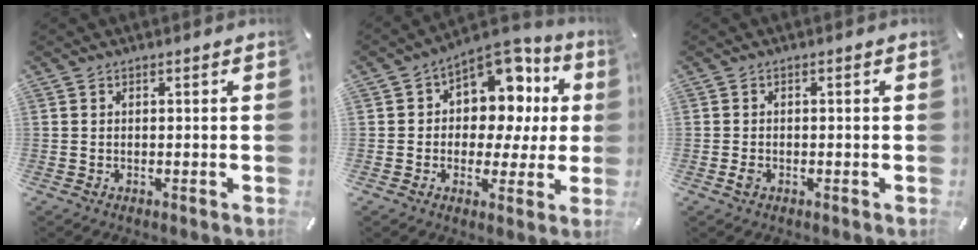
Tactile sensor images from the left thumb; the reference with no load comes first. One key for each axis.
{"total": 12.2, "fx": 4.7, "fy": 9.2, "fz": 6.5, "tx": -0.076, "ty": -0.049, "tz": 0.085}
{"total": 1.4, "fx": -0.7, "fy": 1.0, "fz": 0.8, "tx": -0.022, "ty": 0.002, "tz": -0.015}